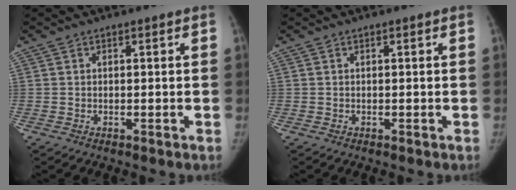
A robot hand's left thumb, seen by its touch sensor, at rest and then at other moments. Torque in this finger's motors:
{"motor_torque": [0.05, 0.00, 0.06, -0.07, 0.01]}